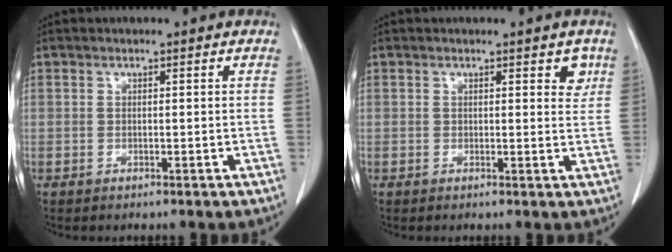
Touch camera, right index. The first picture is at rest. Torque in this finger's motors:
{"motor_torque": [-0.01, 0.06, 0.04, 0.00]}